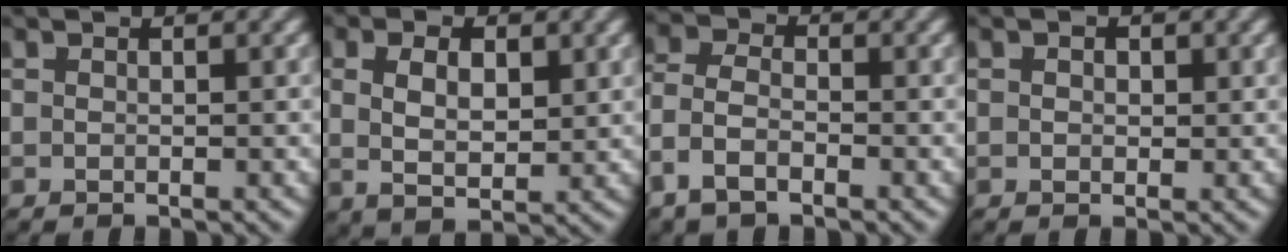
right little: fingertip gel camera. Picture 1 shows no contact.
{"total": 5.1, "force": [0.6, 3.2, 4.0], "torque": [-0.062, -0.003, 0.012]}
{"total": 4.3, "force": [-1.8, 3.0, 2.4], "torque": [-0.061, -0.024, -0.026]}
{"total": 1.0, "force": [0.2, 0.8, 0.6], "torque": [-0.004, -0.004, 0.006]}